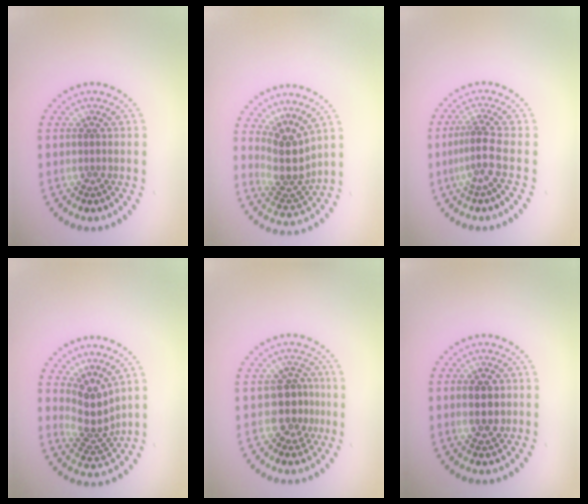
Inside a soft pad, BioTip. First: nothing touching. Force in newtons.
{"total": 3.8, "press": 2.9, "slide": 2.5}
{"total": 2.9, "press": 2.0, "slide": 2.1}
{"total": 3.6, "press": 2.7, "slide": 2.4}
{"total": 3.3, "press": 2.9, "slide": 1.6}
{"total": 2.9, "press": 2.9, "slide": 0.2}